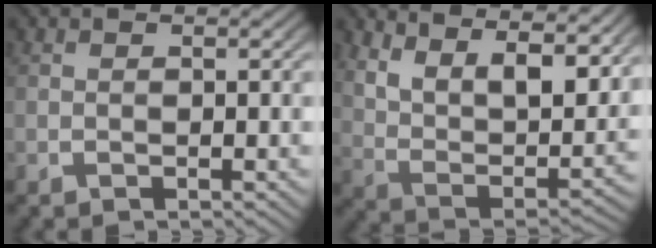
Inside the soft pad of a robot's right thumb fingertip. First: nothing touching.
{"total": 12.4, "force": [4.7, 7.3, 8.9], "torque": [-0.163, -0.014, 0.081]}